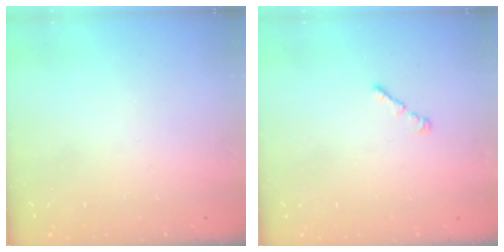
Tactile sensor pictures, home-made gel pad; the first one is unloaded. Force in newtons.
{"total": 1.0, "press": 0.9, "slide": 0.5}